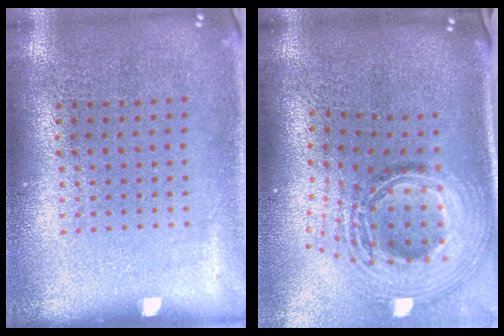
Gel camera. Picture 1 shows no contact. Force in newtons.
{"total": 2.8, "press": 1.9, "slide": 2.1}